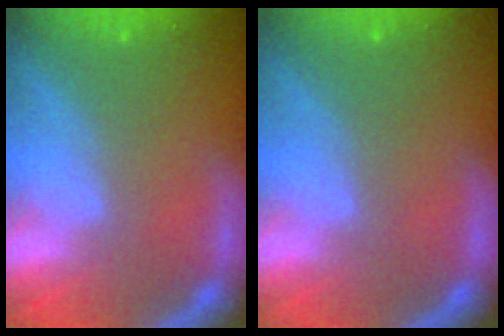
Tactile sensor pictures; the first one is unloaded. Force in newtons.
{"total": 0.0}